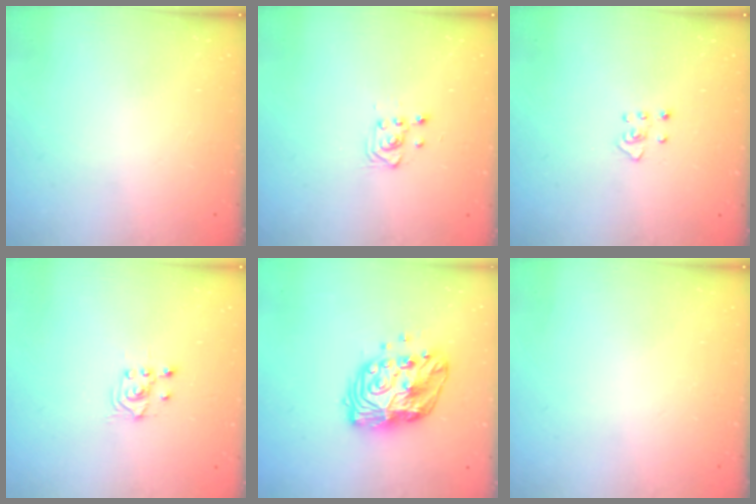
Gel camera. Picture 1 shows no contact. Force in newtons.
{"total": 2.8, "press": 2.7, "slide": 0.7}
{"total": 3.4, "press": 3.3, "slide": 0.6}
{"total": 2.5, "press": 2.4, "slide": 0.7}
{"total": 12.3, "press": 12.3, "slide": 1.0}
{"total": 0.0}